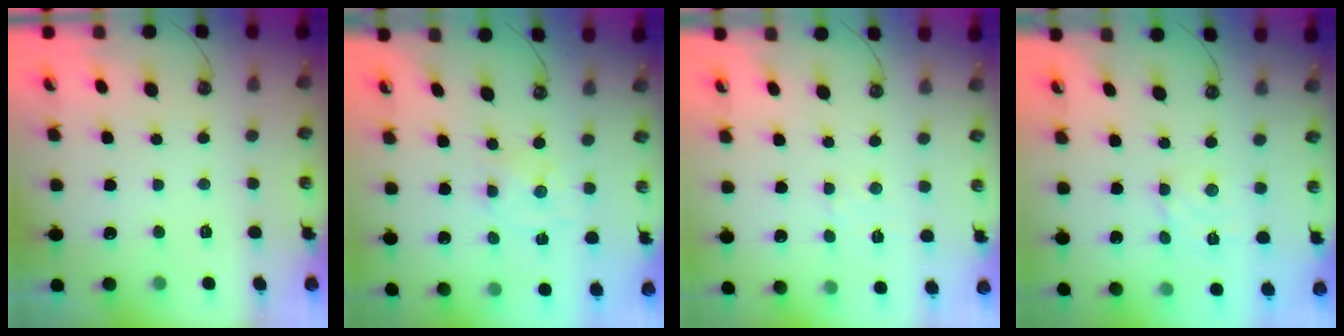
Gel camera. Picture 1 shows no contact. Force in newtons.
{"total": 1.4, "press": 1.4, "slide": 0.2}
{"total": 2.8, "press": 2.8, "slide": 0.4}
{"total": 2.9, "press": 2.9, "slide": 0.3}